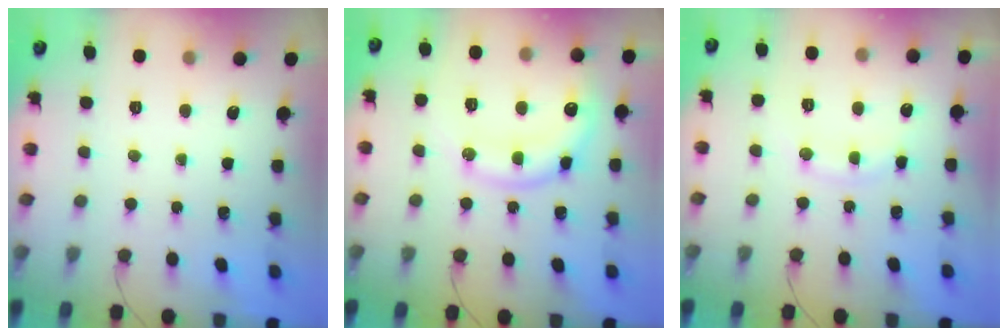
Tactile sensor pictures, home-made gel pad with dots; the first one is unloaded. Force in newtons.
{"total": 15.2, "press": 15.1, "slide": 1.5}
{"total": 8.4, "press": 8.3, "slide": 0.7}